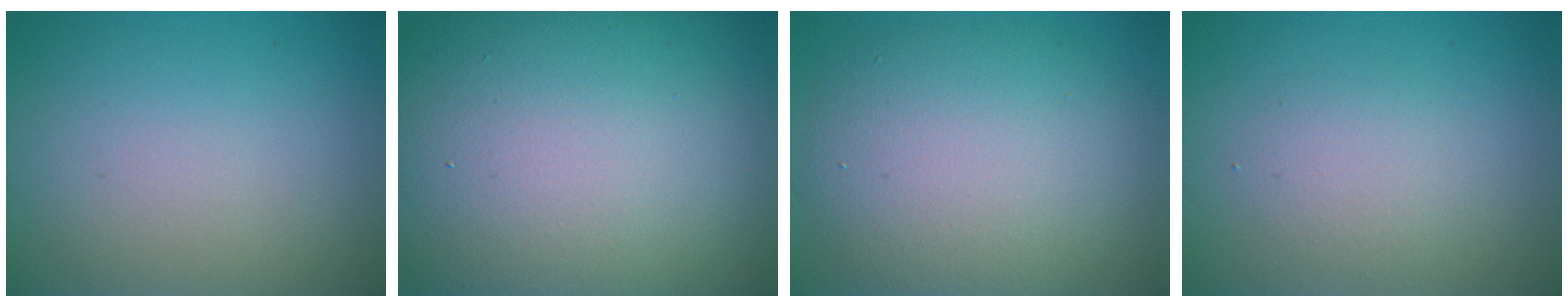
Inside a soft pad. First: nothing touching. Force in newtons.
{"total": 20.3, "press": 20.3, "slide": 1.1}
{"total": 9.1, "press": 9.1, "slide": 0.6}
{"total": 5.3, "press": 5.2, "slide": 0.2}